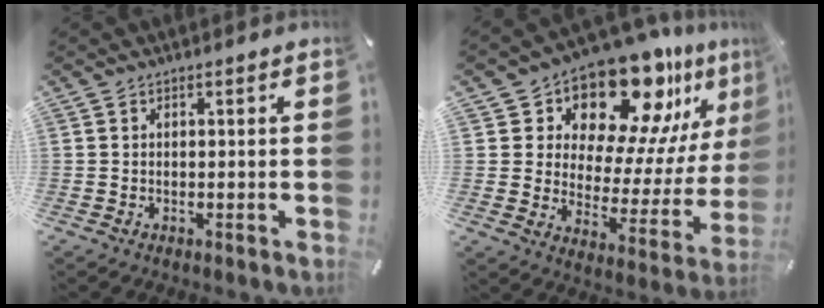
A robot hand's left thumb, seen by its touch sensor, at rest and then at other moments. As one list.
[{"total": 18.3, "force": [15.9, 7.0, 5.9], "torque": [-0.085, -0.154, 0.267]}]